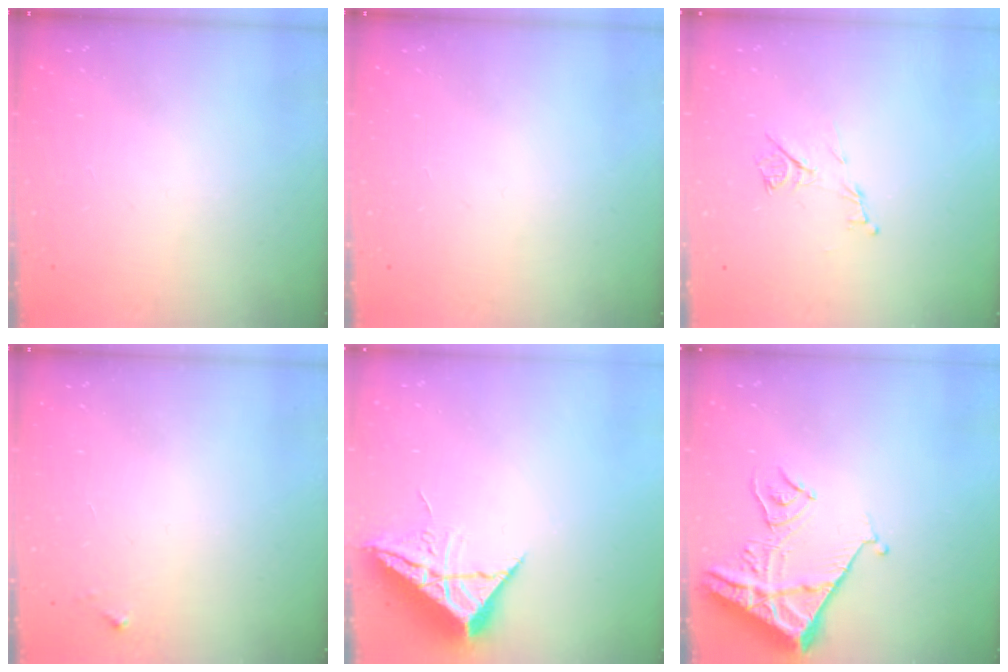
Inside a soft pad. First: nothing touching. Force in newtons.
{"total": 0.0}
{"total": 7.2, "press": 7.1, "slide": 0.8}
{"total": 2.8, "press": 2.8, "slide": 0.2}
{"total": 10.4, "press": 10.3, "slide": 1.1}
{"total": 10.5, "press": 10.5, "slide": 1.2}